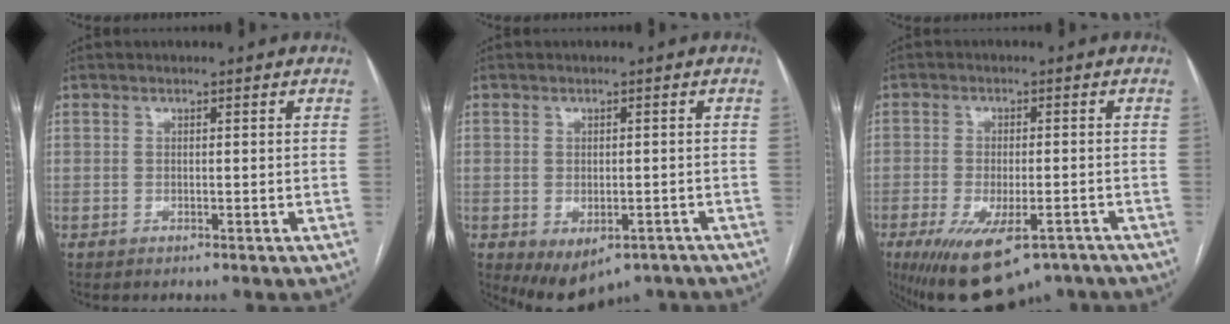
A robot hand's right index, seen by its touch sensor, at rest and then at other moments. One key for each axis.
{"total": 7.9, "fx": -4.8, "fy": 4.6, "fz": 4.3, "tx": -0.055, "ty": 0.002, "tz": -0.060}
{"total": 14.1, "fx": -9.1, "fy": 5.4, "fz": 9.3, "tx": -0.164, "ty": -0.014, "tz": -0.132}